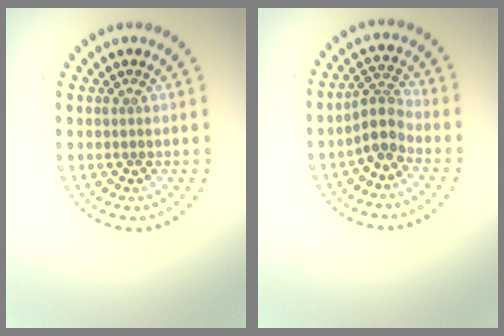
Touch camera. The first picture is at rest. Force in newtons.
{"total": 2.8, "press": 2.2, "slide": 1.8}